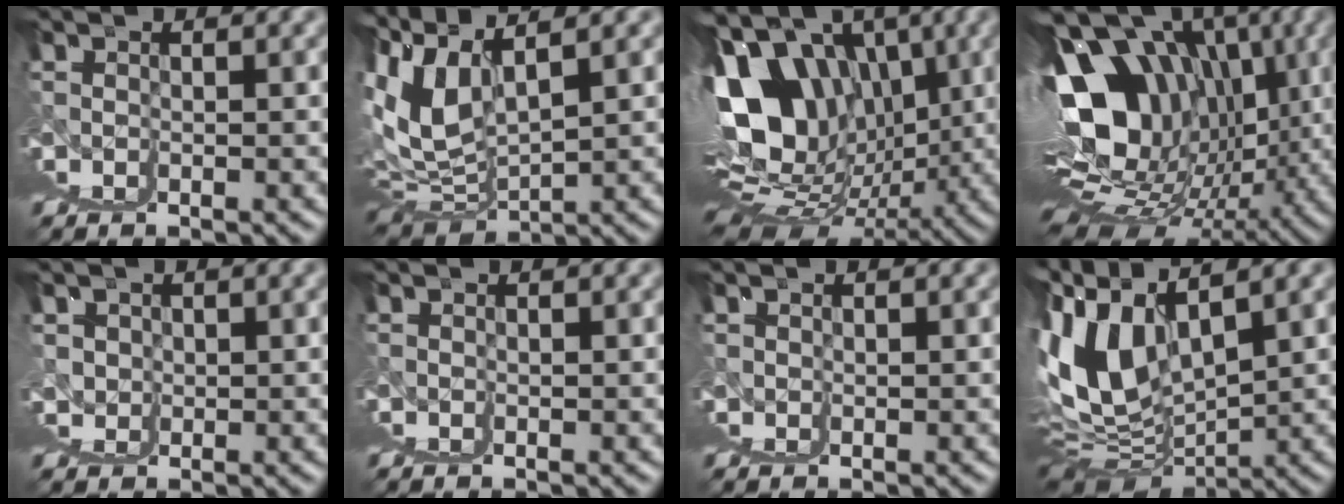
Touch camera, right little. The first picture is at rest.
{"total": 6.7, "force": [4.7, 0.8, 4.7], "torque": [-0.106, 0.006, 0.094]}
{"total": 16.1, "force": [3.5, 7.7, 13.6], "torque": [-0.182, 0.005, 0.070]}
{"total": 20.6, "force": [3.6, 8.6, 18.4], "torque": [-0.244, 0.010, 0.076]}
{"total": 5.3, "force": [2.4, 4.2, 2.1], "torque": [-0.026, -0.012, 0.041]}
{"total": 0.0}
{"total": 2.6, "force": [1.1, 2.2, 0.8], "torque": [-0.012, -0.003, 0.015]}
{"total": 8.1, "force": [4.6, 0.1, 6.7], "torque": [-0.104, 0.018, 0.088]}